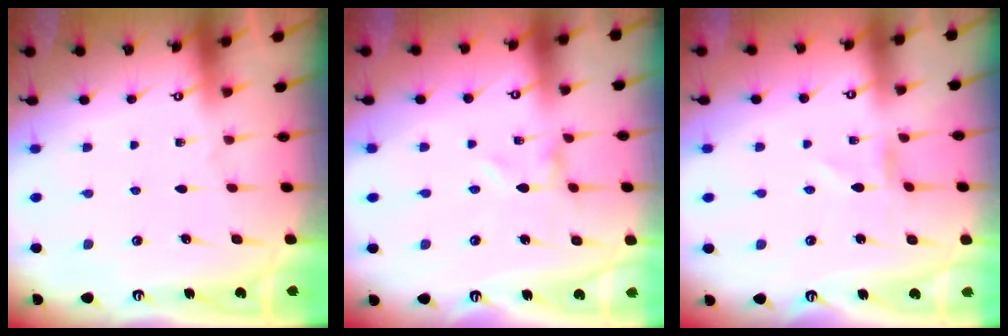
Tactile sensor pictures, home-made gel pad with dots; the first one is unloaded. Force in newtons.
{"total": 0.0}
{"total": 0.0}